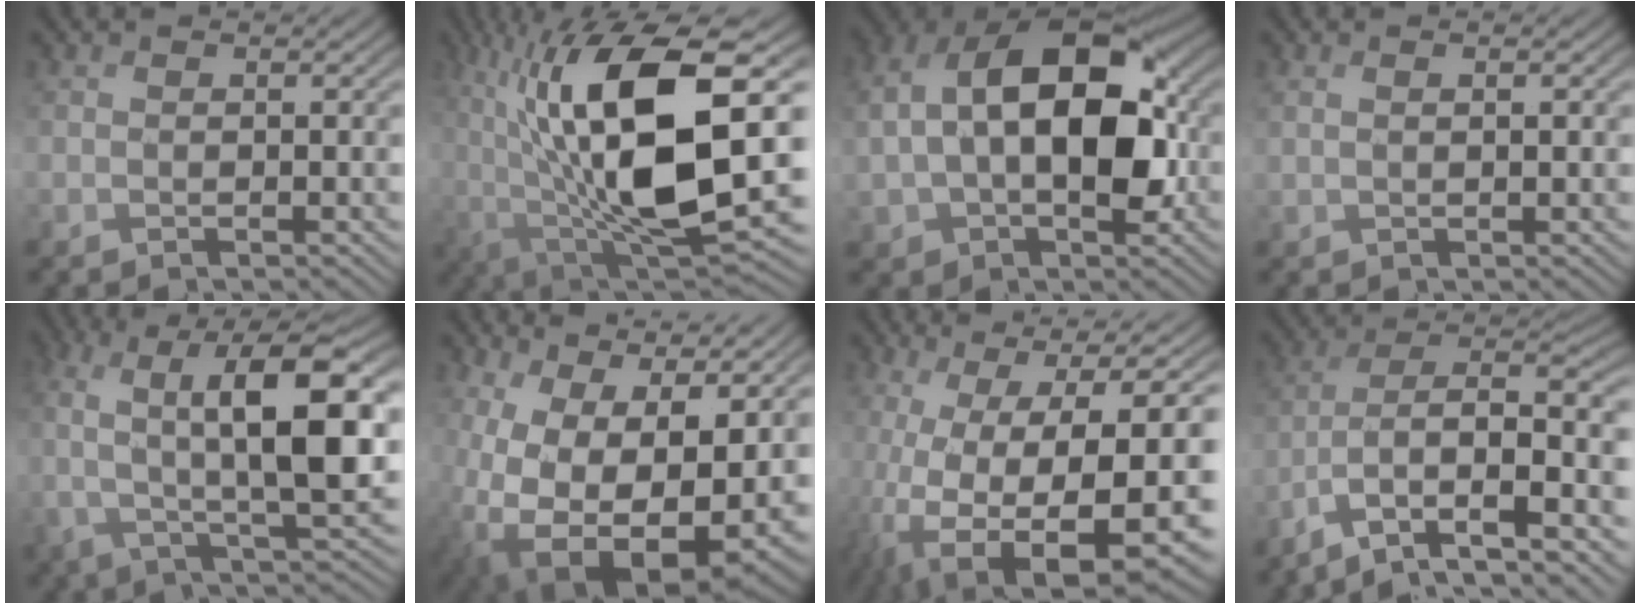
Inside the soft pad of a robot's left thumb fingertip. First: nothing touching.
{"total": 18.8, "force": [2.3, 7.5, 17.0], "torque": [-0.314, 0.009, 0.032]}
{"total": 16.6, "force": [1.4, 10.0, 13.1], "torque": [-0.232, 0.010, 0.025]}
{"total": 1.2, "force": [0.6, 0.2, 1.1], "torque": [-0.021, -0.001, 0.016]}
{"total": 14.7, "force": [1.1, 5.3, 13.7], "torque": [-0.271, -0.005, 0.022]}
{"total": 18.6, "force": [-0.6, 11.7, 14.4], "torque": [-0.256, -0.061, 0.039]}
{"total": 17.6, "force": [-5.9, 6.4, 15.3], "torque": [-0.279, -0.053, -0.065]}
{"total": 12.9, "force": [-5.1, 5.6, 10.4], "torque": [-0.202, -0.017, -0.093]}